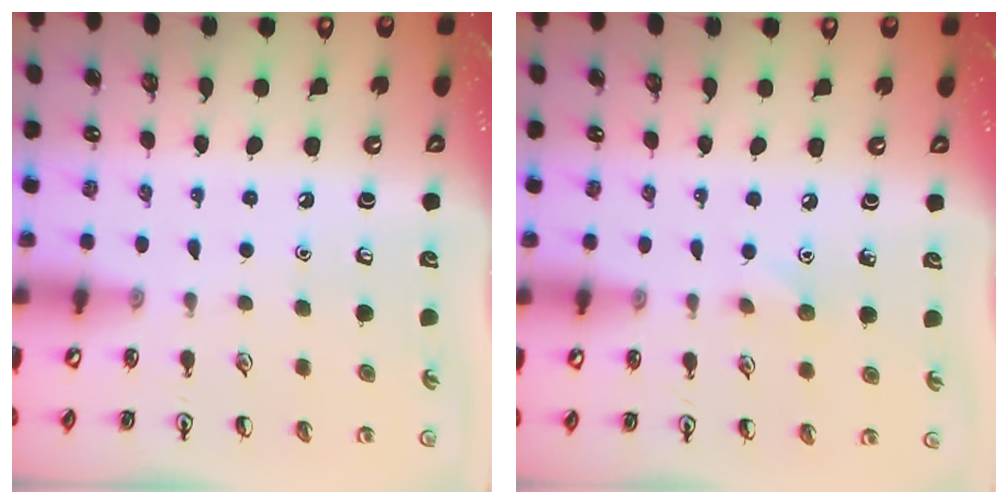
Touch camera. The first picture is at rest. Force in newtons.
{"total": 4.7, "press": 4.4, "slide": 1.5}